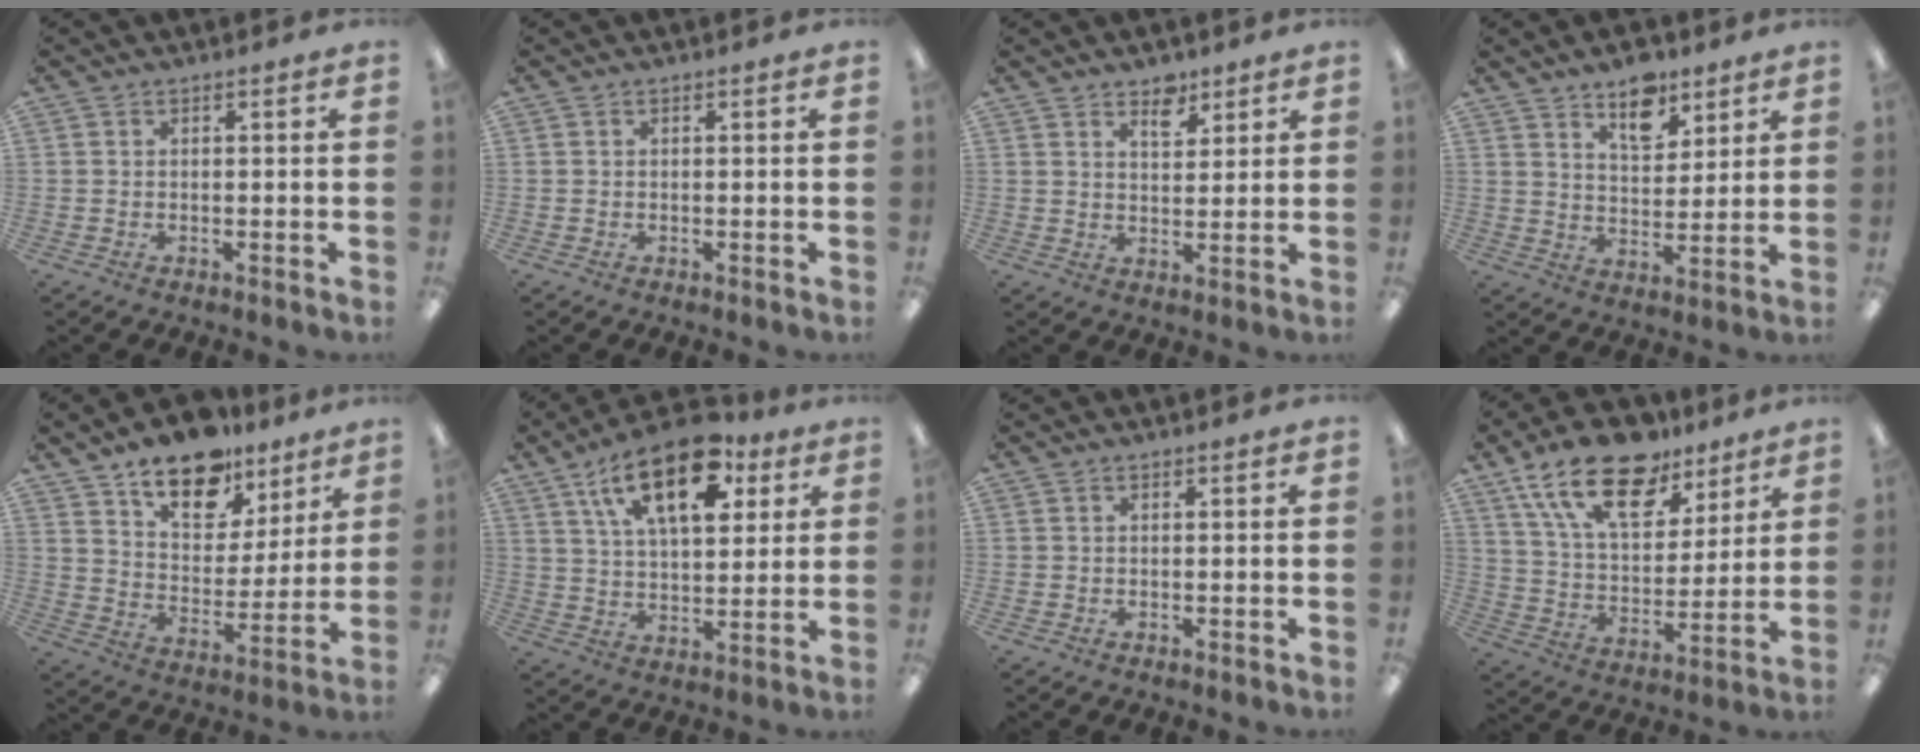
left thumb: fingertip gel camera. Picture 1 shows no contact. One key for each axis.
{"total": 0.0}
{"total": 5.3, "fx": 4.0, "fy": 2.7, "fz": 2.2, "tx": -0.014, "ty": -0.026, "tz": 0.067}
{"total": 9.7, "fx": 6.9, "fy": 5.0, "fz": 4.7, "tx": -0.056, "ty": -0.037, "tz": 0.118}
{"total": 15.3, "fx": 11.4, "fy": 8.0, "fz": 6.3, "tx": -0.103, "ty": -0.067, "tz": 0.205}
{"total": 19.1, "fx": 10.1, "fy": 9.5, "fz": 13.2, "tx": -0.203, "ty": -0.034, "tz": 0.171}
{"total": 0.0}
{"total": 19.9, "fx": 13.3, "fy": 9.9, "fz": 11.0, "tx": -0.196, "ty": -0.065, "tz": 0.237}